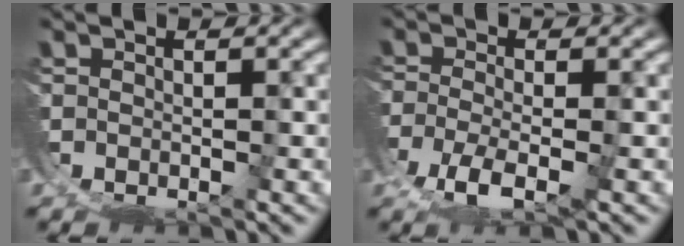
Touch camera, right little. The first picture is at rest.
{"total": 3.0, "force": [0.5, 1.0, 2.8], "torque": [-0.074, -0.027, 0.022]}